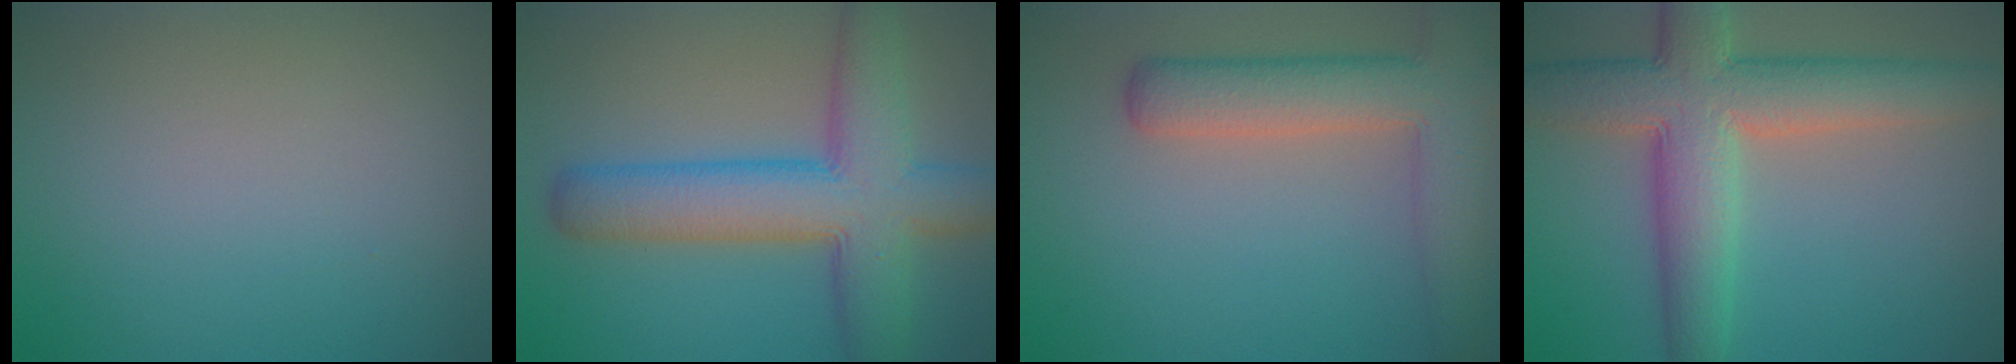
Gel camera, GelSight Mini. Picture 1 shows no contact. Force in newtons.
{"total": 9.0, "press": 8.9, "slide": 0.3}
{"total": 6.8, "press": 6.7, "slide": 0.6}
{"total": 9.0, "press": 9.0, "slide": 0.4}